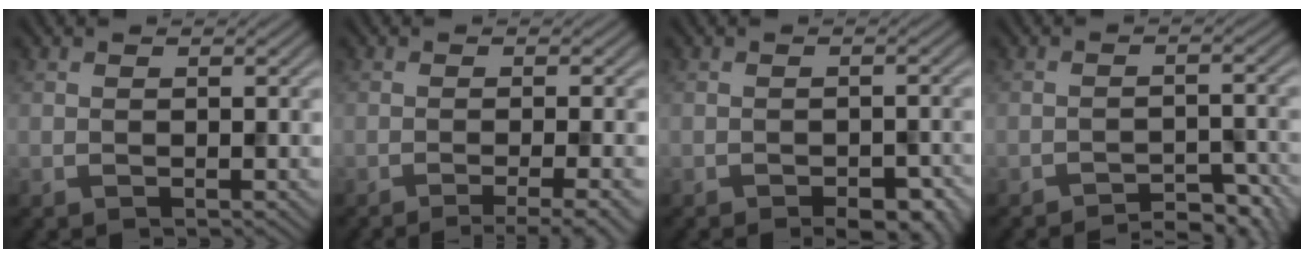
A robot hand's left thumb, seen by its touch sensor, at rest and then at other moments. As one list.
[{"total": 4.4, "force": [-2.2, 0.7, 3.8], "torque": [-0.049, 0.006, -0.039]}, {"total": 4.0, "force": [-2.6, 1.5, 2.6], "torque": [-0.035, -0.002, -0.025]}, {"total": 5.0, "force": [-4.6, 0.9, 1.9], "torque": [-0.031, 0.011, -0.061]}]